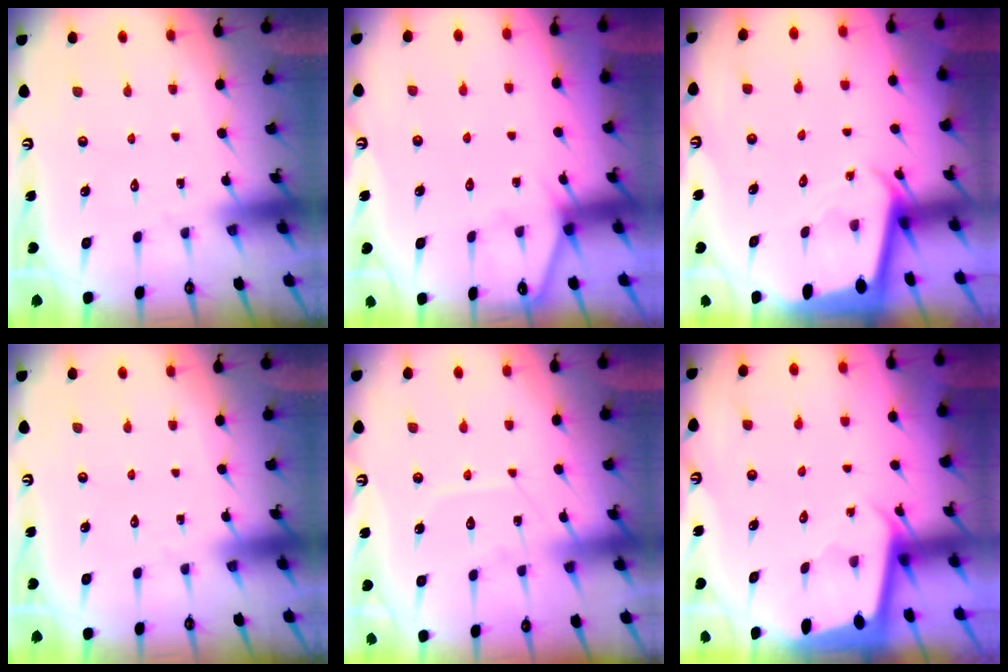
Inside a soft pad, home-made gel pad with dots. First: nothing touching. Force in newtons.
{"total": 2.9, "press": 2.9, "slide": 0.3}
{"total": 2.0, "press": 2.0, "slide": 0.2}
{"total": 0.0}
{"total": 9.1, "press": 9.1, "slide": 0.9}
{"total": 2.0, "press": 2.0, "slide": 0.1}